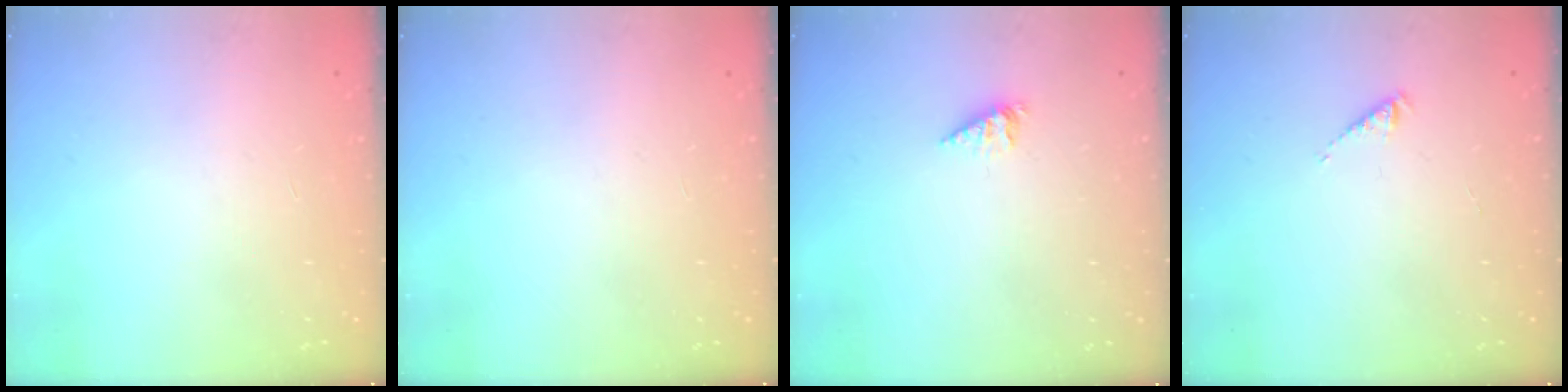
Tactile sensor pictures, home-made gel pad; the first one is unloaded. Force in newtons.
{"total": 0.0}
{"total": 2.1, "press": 2.1, "slide": 0.3}
{"total": 1.6, "press": 1.6, "slide": 0.3}